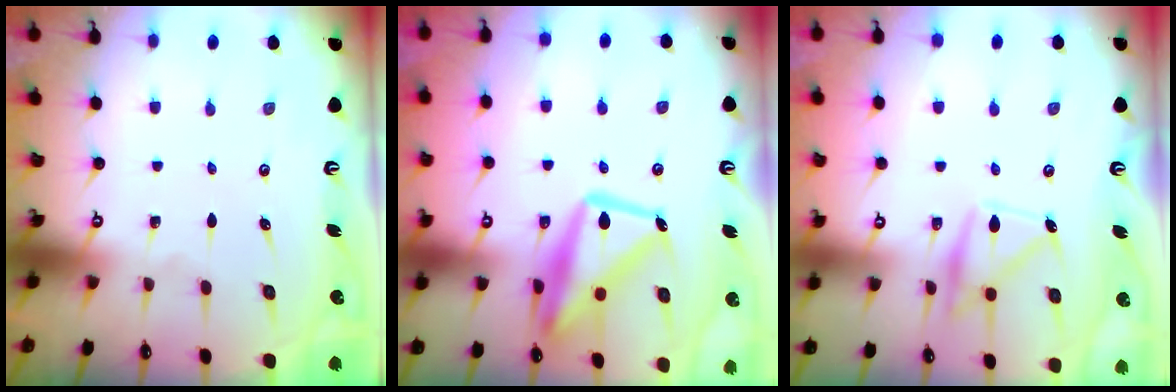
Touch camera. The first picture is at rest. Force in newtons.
{"total": 18.0, "press": 17.9, "slide": 1.6}
{"total": 15.7, "press": 15.7, "slide": 0.9}